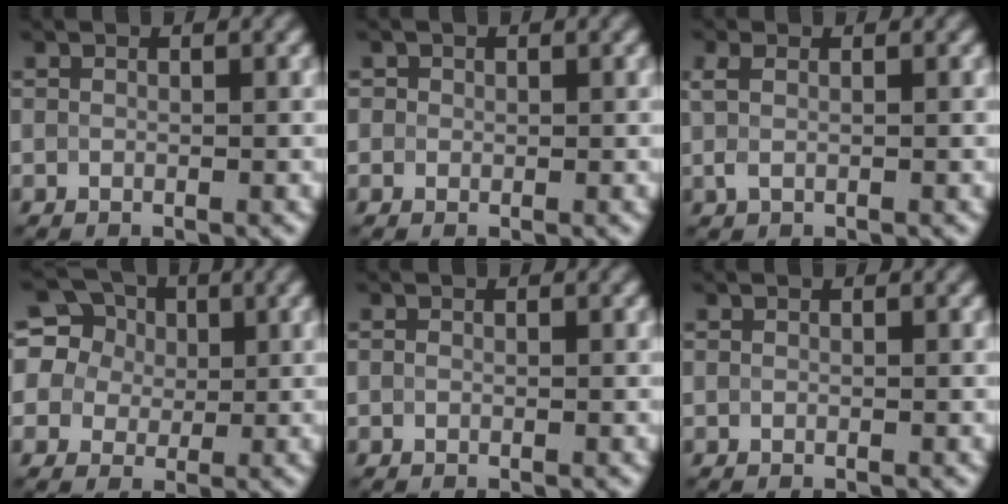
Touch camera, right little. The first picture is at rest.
{"total": 0.7, "force": [0.2, 0.6, 0.1], "torque": [0.004, 0.000, -0.001]}
{"total": 1.6, "force": [0.4, 0.8, 1.3], "torque": [-0.032, 0.006, 0.005]}
{"total": 12.5, "force": [6.1, 9.5, 5.5], "torque": [-0.143, 0.046, 0.086]}
{"total": 0.0}
{"total": 0.0}